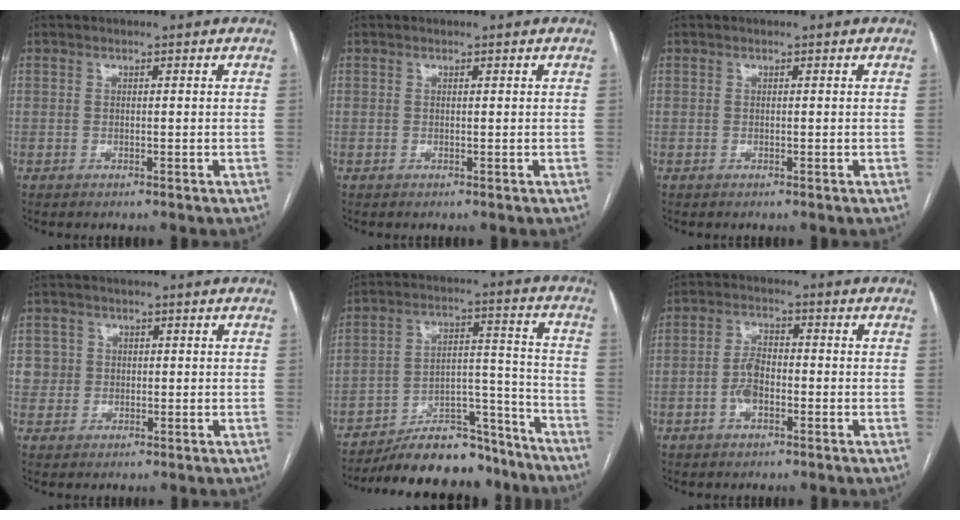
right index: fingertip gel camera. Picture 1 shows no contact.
{"total": 0.0}
{"total": 0.0}
{"total": 3.1, "force": [0.6, 3.0, -0.1], "torque": [0.021, 0.006, 0.008]}
{"total": 17.0, "force": [-15.5, 4.8, 5.2], "torque": [-0.074, 0.042, -0.239]}
{"total": 4.4, "force": [-1.4, 2.2, 3.6], "torque": [-0.075, 0.010, -0.028]}